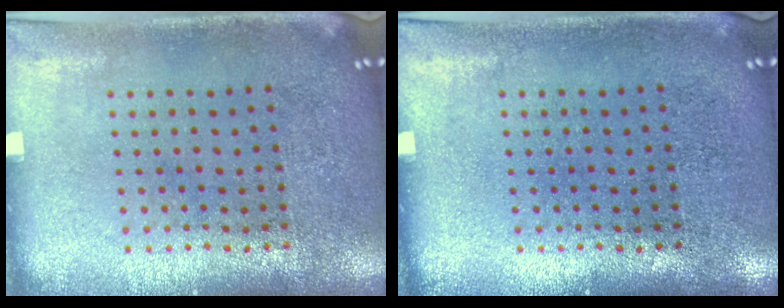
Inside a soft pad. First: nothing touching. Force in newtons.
{"total": 0.0}